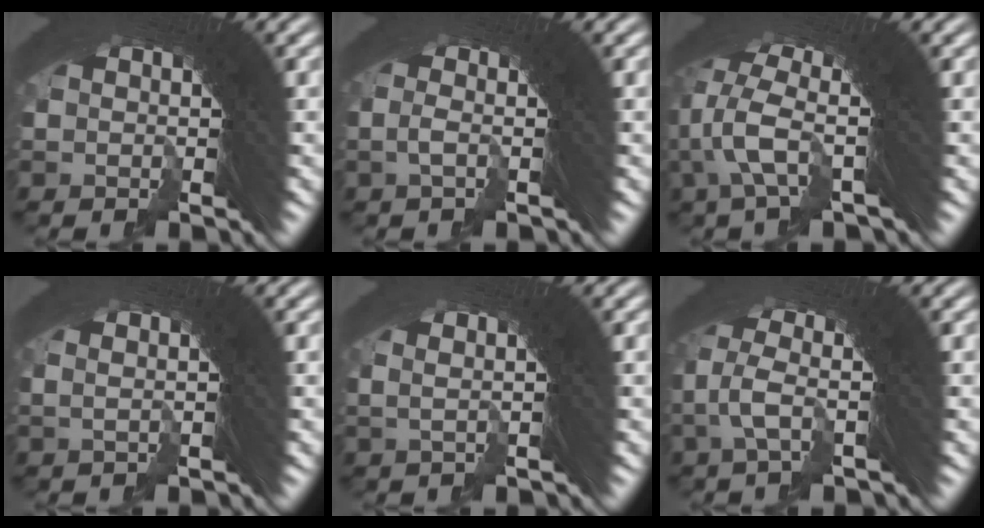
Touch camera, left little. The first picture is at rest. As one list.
[{"total": 1.8, "force": [-0.2, -0.5, 1.7], "torque": [-0.027, 0.008, -0.009]}, {"total": 5.2, "force": [0.9, 2.1, 4.7], "torque": [-0.104, -0.009, 0.012]}, {"total": 2.8, "force": [1.1, 0.0, 2.6], "torque": [-0.019, 0.024, 0.007]}, {"total": 4.1, "force": [1.7, 0.9, 3.6], "torque": [-0.036, 0.028, 0.013]}, {"total": 3.5, "force": [0.6, 0.9, 3.4], "torque": [-0.067, 0.001, 0.004]}]